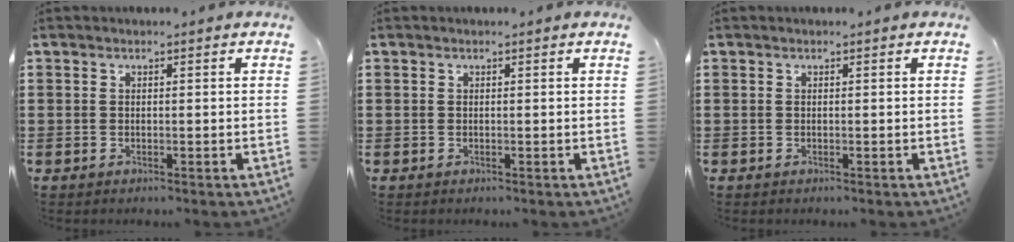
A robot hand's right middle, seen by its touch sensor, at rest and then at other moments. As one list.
[{"total": 0.0}, {"total": 0.0}]